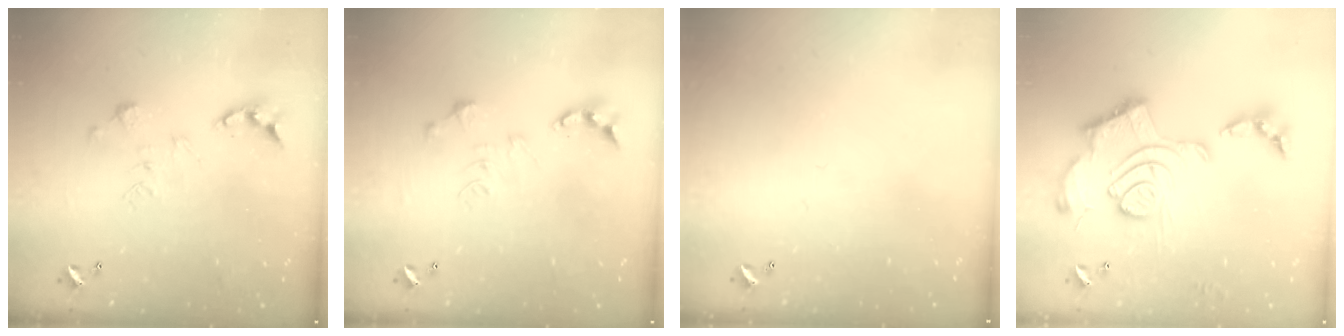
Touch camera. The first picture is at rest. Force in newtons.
{"total": 0.0}
{"total": 0.0}
{"total": 2.4, "press": 1.9, "slide": 1.5}